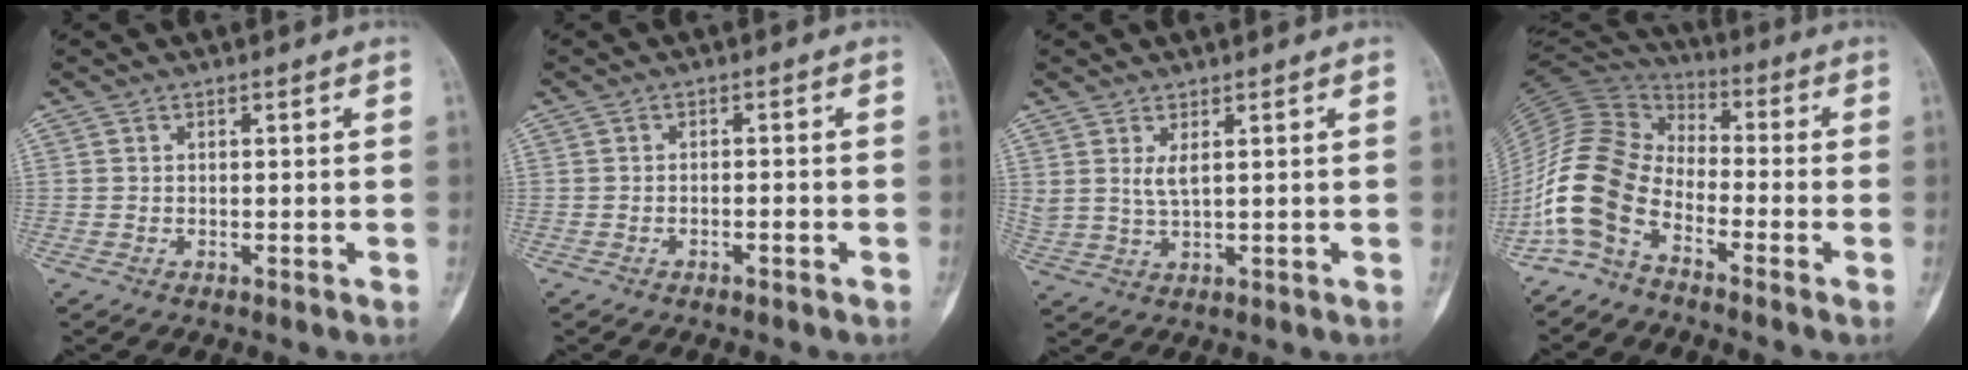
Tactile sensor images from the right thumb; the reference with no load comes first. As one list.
[{"total": 1.2, "force": [-0.7, 0.4, 0.9], "torque": [-0.018, 0.012, -0.011]}, {"total": 3.3, "force": [1.5, 1.0, 2.8], "torque": [-0.063, -0.011, 0.038]}, {"total": 13.5, "force": [-6.8, 7.8, 8.7], "torque": [-0.187, 0.069, -0.153]}]